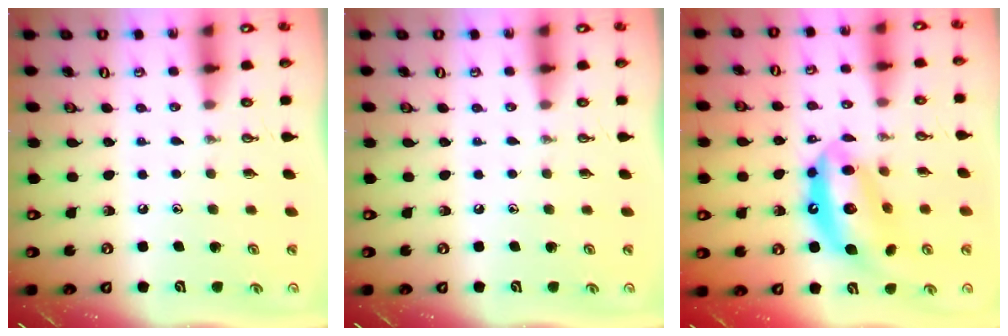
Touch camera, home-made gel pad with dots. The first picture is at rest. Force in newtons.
{"total": 0.0}
{"total": 14.8, "press": 14.7, "slide": 1.4}